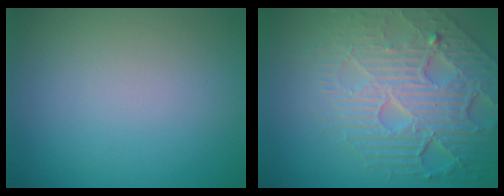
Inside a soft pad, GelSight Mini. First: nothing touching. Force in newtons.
{"total": 8.0, "press": 5.9, "slide": 5.4}